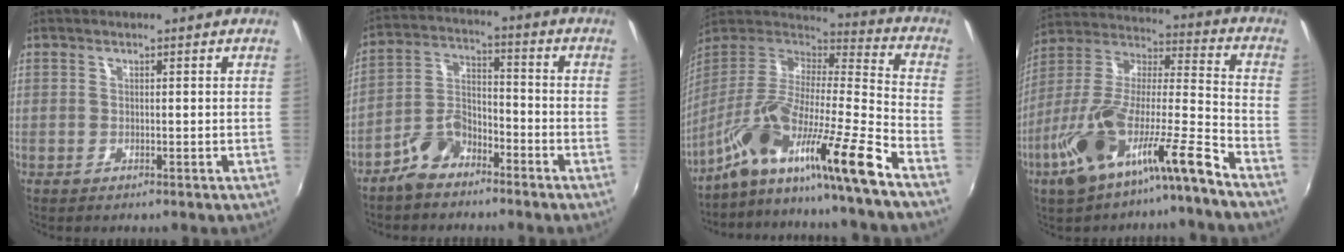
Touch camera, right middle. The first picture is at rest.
{"total": 7.5, "force": [-5.5, 3.7, 3.4], "torque": [-0.079, 0.022, -0.105]}
{"total": 21.2, "force": [-14.3, -0.8, 15.6], "torque": [-0.254, -0.048, -0.264]}
{"total": 17.1, "force": [-11.2, 1.6, 12.8], "torque": [-0.226, -0.011, -0.208]}